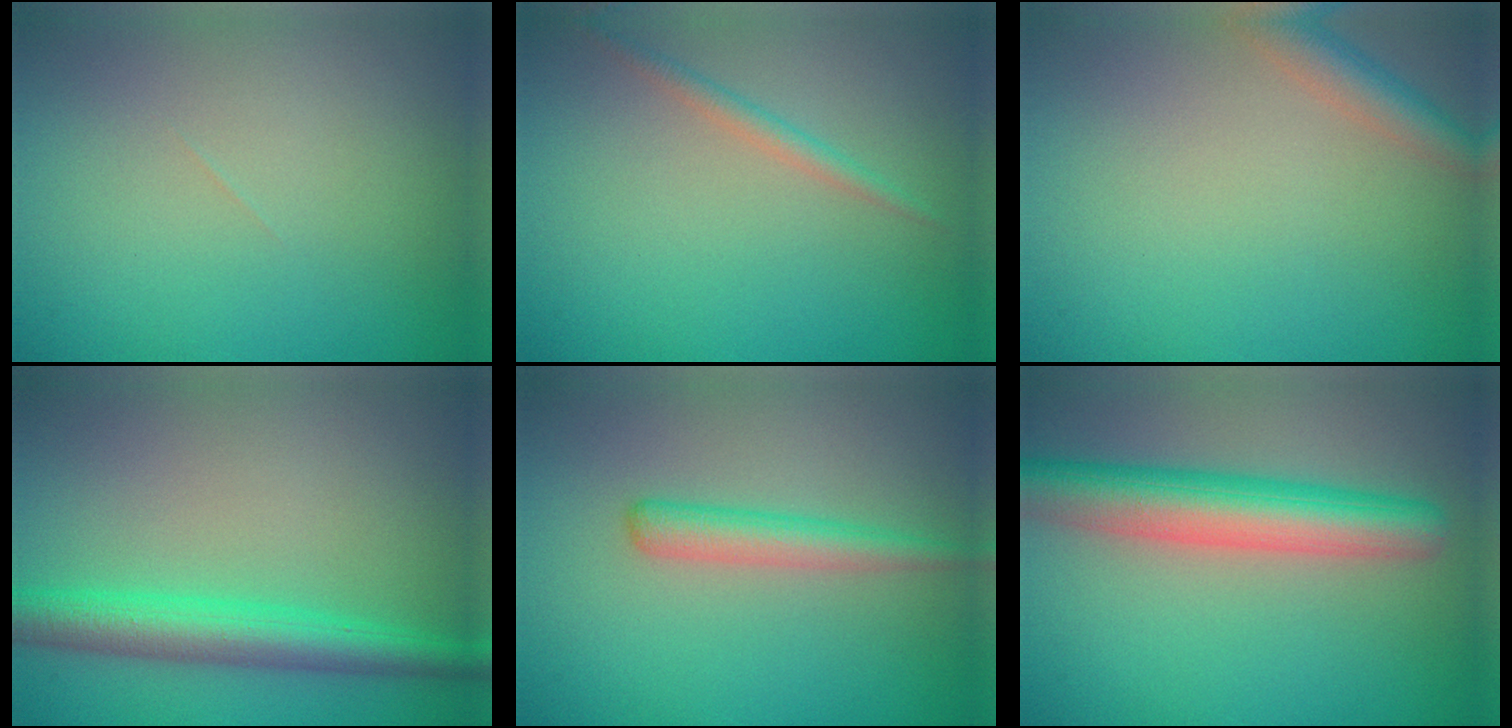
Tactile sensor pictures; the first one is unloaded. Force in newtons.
{"total": 1.4, "press": 1.4, "slide": 0.0}
{"total": 2.9, "press": 2.9, "slide": 0.1}
{"total": 4.9, "press": 4.9, "slide": 0.3}
{"total": 2.5, "press": 2.5, "slide": 0.1}
{"total": 6.6, "press": 6.6, "slide": 0.1}